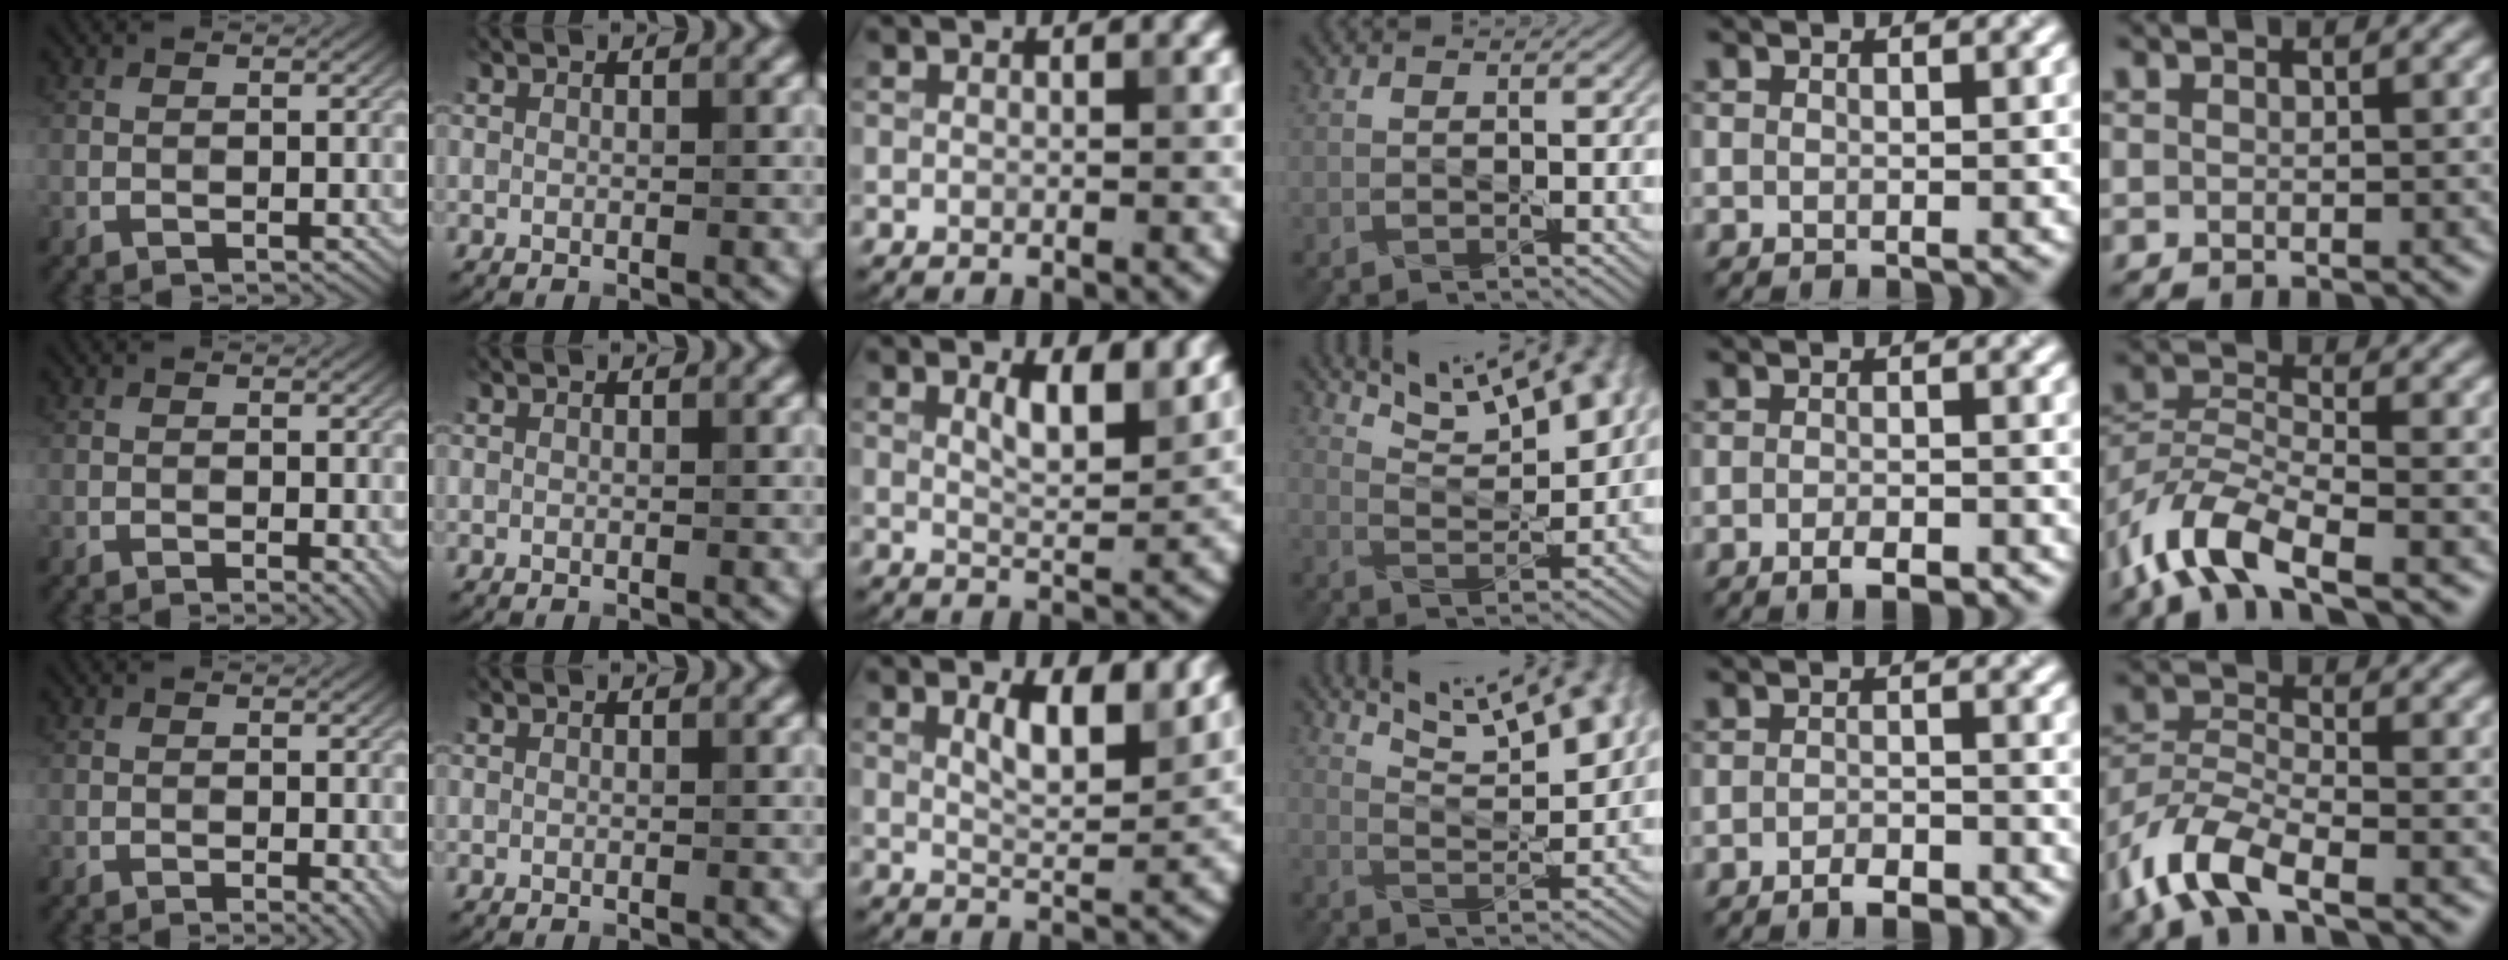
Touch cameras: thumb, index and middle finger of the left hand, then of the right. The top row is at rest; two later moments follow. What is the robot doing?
{"motion": "pour", "object": "sugar"}